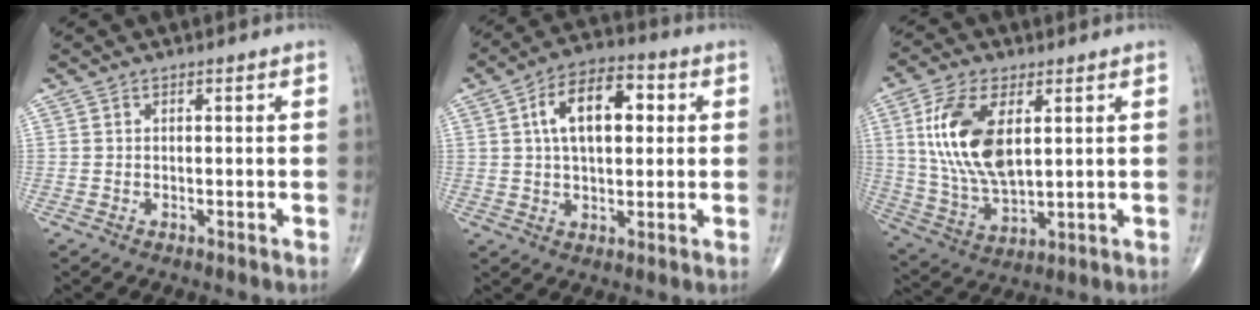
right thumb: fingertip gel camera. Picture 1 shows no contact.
{"total": 12.9, "force": [2.8, 7.0, 10.4], "torque": [-0.156, 0.016, 0.040]}
{"total": 15.7, "force": [4.0, 7.8, 13.0], "torque": [-0.258, -0.015, 0.084]}